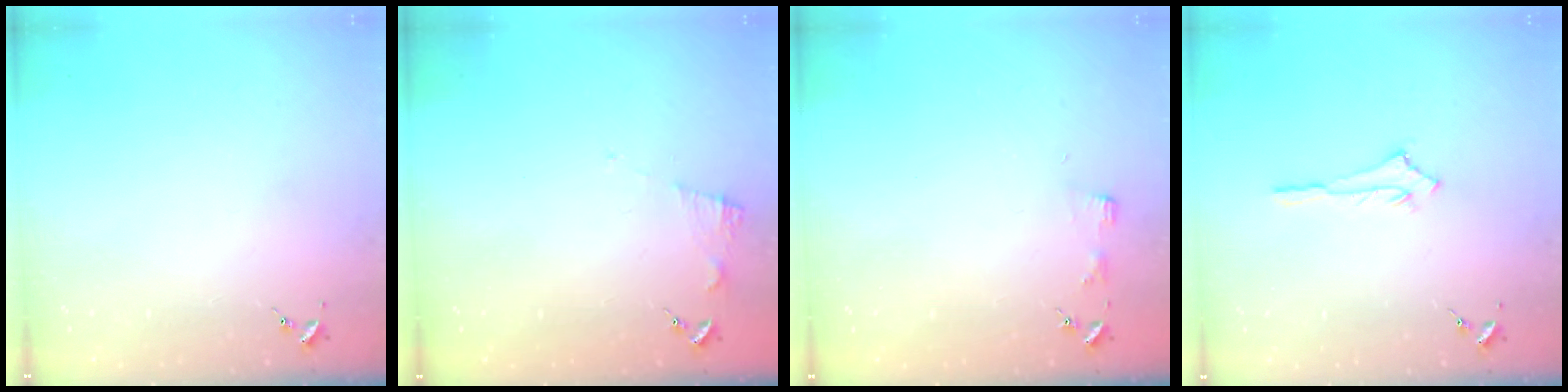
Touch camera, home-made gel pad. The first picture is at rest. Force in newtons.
{"total": 6.7, "press": 6.7, "slide": 0.5}
{"total": 3.4, "press": 3.3, "slide": 0.4}
{"total": 2.9, "press": 2.9, "slide": 0.2}